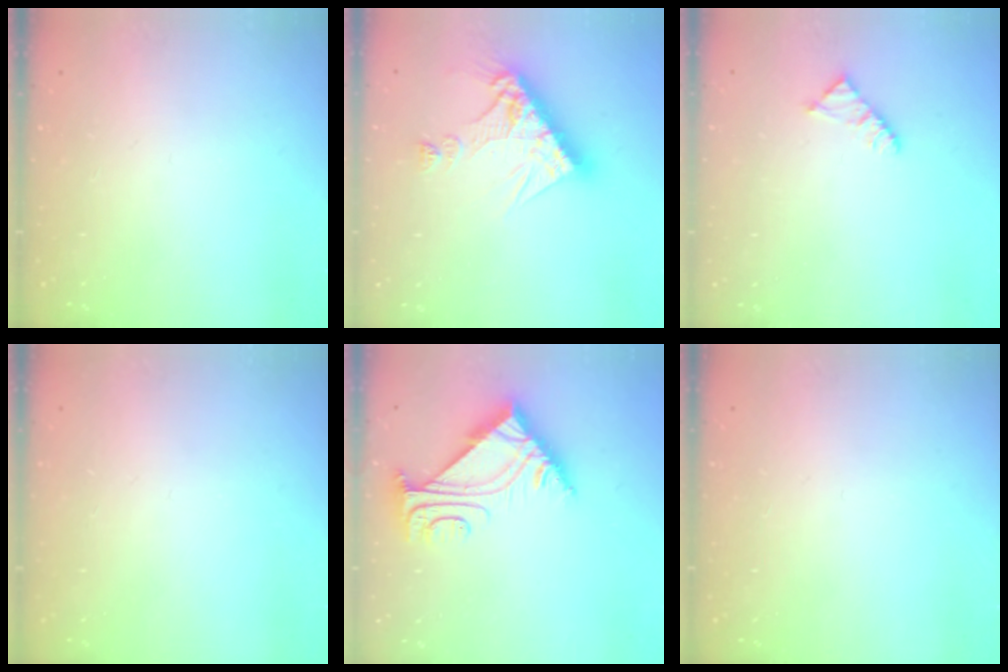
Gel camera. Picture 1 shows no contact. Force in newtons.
{"total": 13.9, "press": 13.9, "slide": 1.4}
{"total": 2.3, "press": 2.3, "slide": 0.4}
{"total": 0.0}
{"total": 6.6, "press": 6.6, "slide": 0.9}
{"total": 0.0}